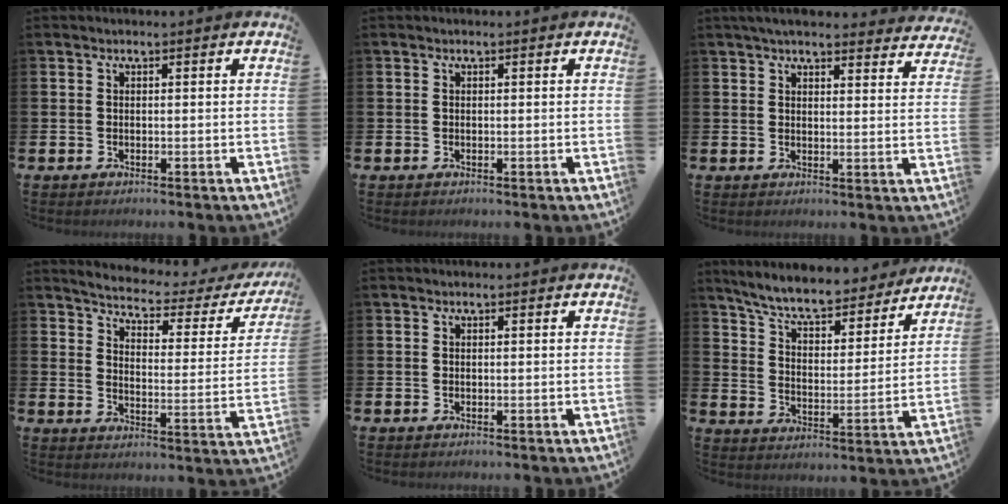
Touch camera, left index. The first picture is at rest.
{"total": 0.0}
{"total": 4.5, "force": [4.3, 0.7, 1.2], "torque": [-0.030, -0.014, 0.078]}
{"total": 4.0, "force": [3.7, 0.9, 1.3], "torque": [-0.040, -0.033, 0.051]}
{"total": 0.0}
{"total": 8.1, "force": [7.5, 1.3, 2.8], "torque": [-0.079, -0.056, 0.127]}